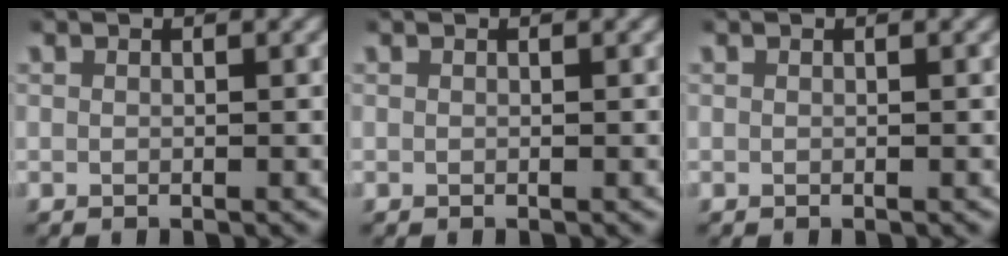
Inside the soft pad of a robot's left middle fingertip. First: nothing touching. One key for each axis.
{"total": 0.0}
{"total": 0.0}